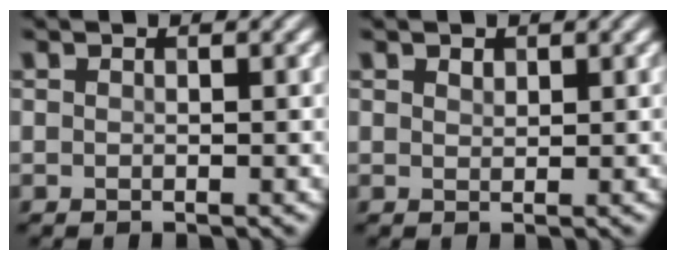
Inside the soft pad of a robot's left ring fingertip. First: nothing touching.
{"total": 0.7, "force": [0.6, 0.4, 0.2], "torque": [-0.005, -0.001, 0.012]}